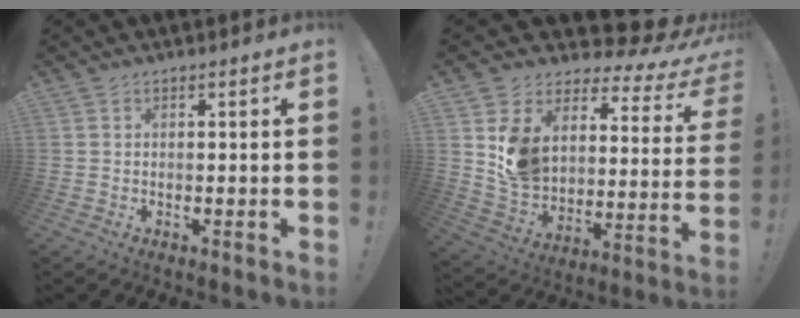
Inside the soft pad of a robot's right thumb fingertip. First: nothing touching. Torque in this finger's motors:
{"motor_torque": [1.69, 2.22, 1.49, 1.24, 0.03]}